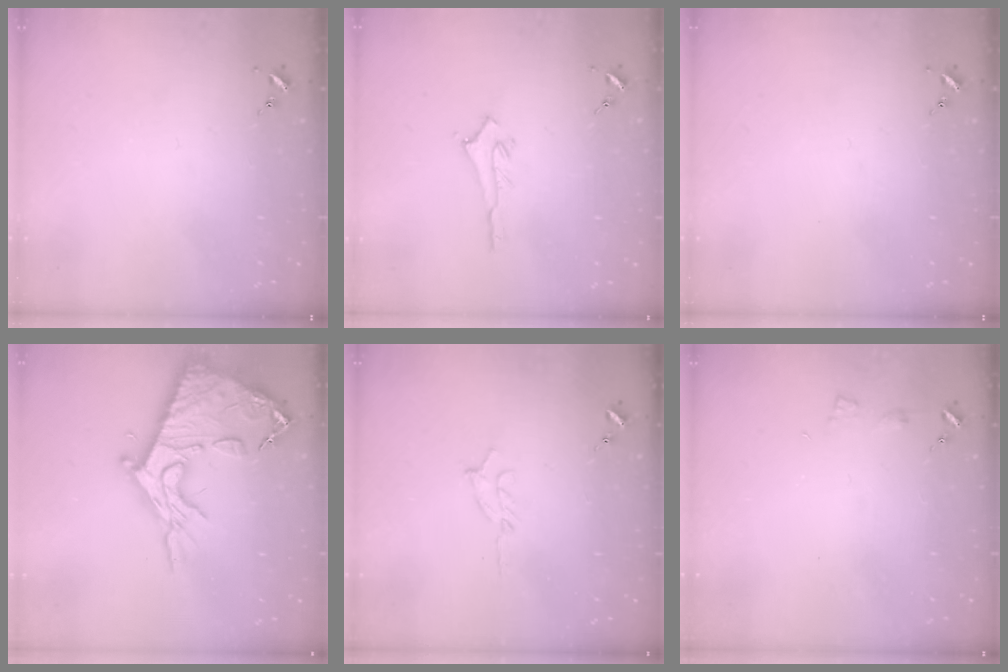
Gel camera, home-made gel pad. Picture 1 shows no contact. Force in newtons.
{"total": 2.9, "press": 2.9, "slide": 0.3}
{"total": 0.0}
{"total": 19.4, "press": 19.4, "slide": 1.4}
{"total": 5.0, "press": 5.0, "slide": 0.6}
{"total": 3.6, "press": 3.6, "slide": 0.5}